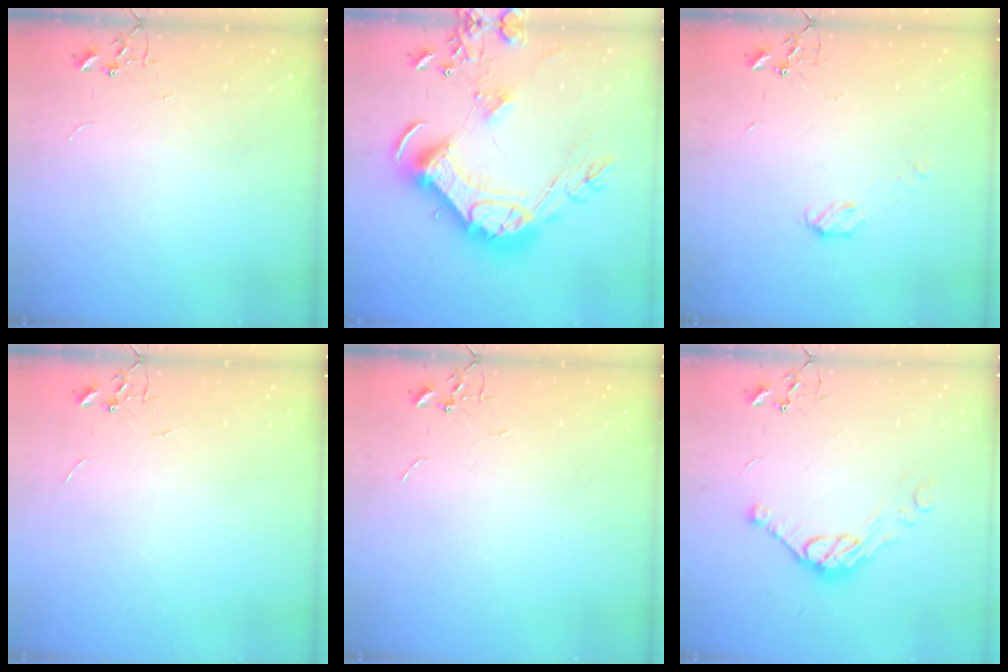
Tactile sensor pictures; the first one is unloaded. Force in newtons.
{"total": 27.8, "press": 27.6, "slide": 3.0}
{"total": 3.9, "press": 3.9, "slide": 0.6}
{"total": 0.0}
{"total": 0.0}
{"total": 10.3, "press": 10.3, "slide": 0.7}